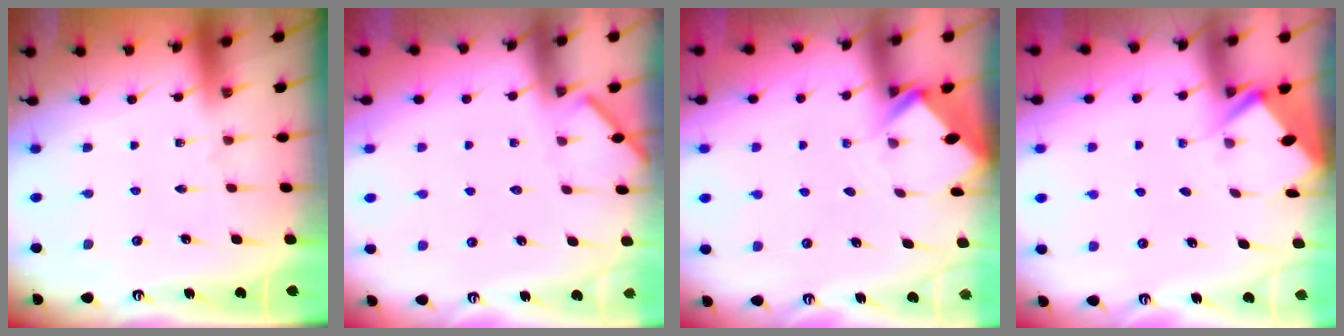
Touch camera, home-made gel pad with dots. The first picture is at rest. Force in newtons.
{"total": 1.7, "press": 1.6, "slide": 0.1}
{"total": 2.6, "press": 2.6, "slide": 0.2}
{"total": 2.6, "press": 2.6, "slide": 0.1}